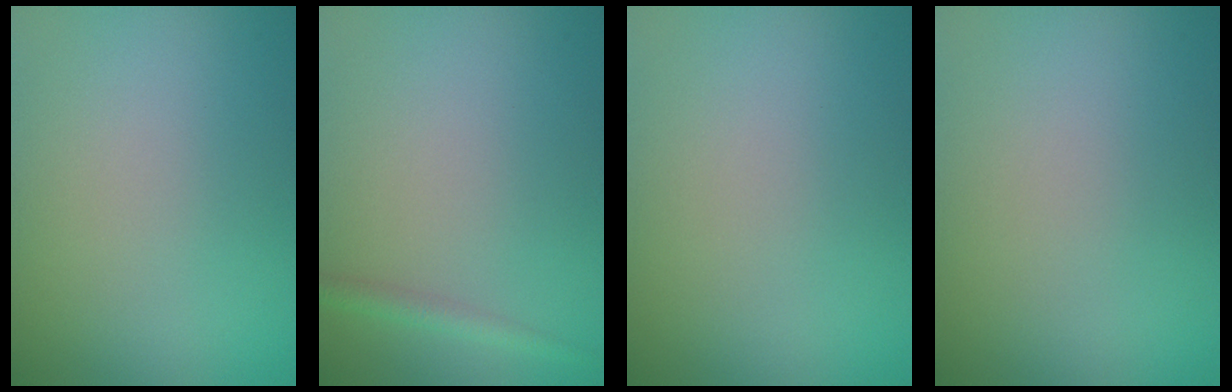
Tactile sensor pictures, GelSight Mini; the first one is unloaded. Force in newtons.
{"total": 1.4, "press": 1.4, "slide": 0.0}
{"total": 0.0}
{"total": 0.0}